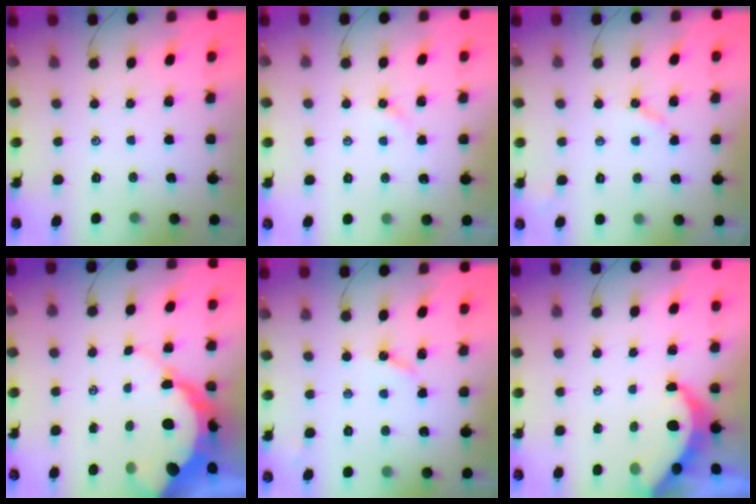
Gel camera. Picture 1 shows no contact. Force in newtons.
{"total": 1.5, "press": 1.4, "slide": 0.3}
{"total": 3.2, "press": 3.2, "slide": 0.3}
{"total": 13.1, "press": 13.0, "slide": 1.2}
{"total": 3.6, "press": 3.6, "slide": 0.3}
{"total": 6.3, "press": 6.3, "slide": 0.6}